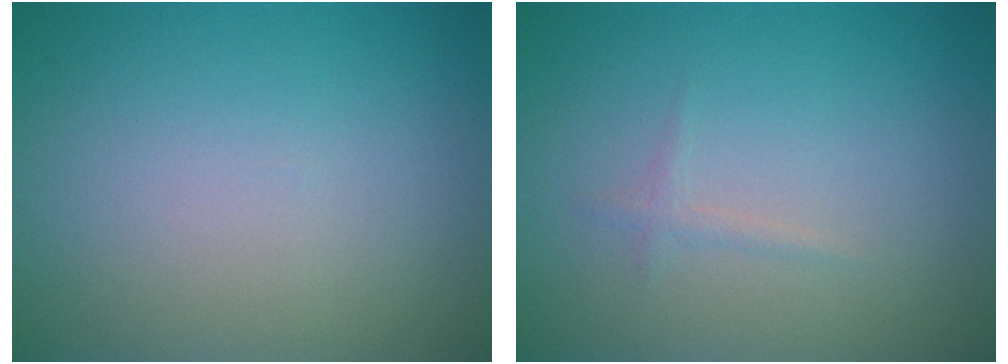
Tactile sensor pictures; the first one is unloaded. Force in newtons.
{"total": 0.7, "press": 0.7, "slide": 0.0}